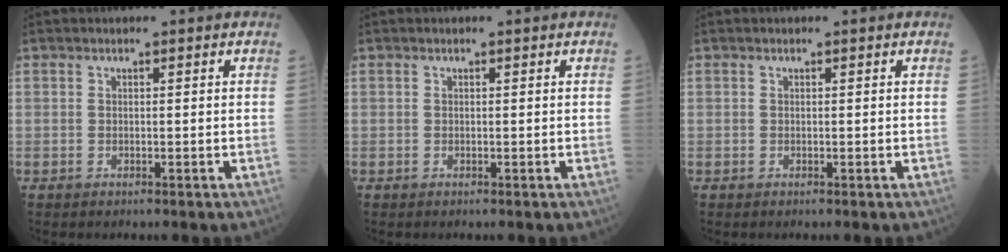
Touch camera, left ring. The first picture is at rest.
{"total": 0.0}
{"total": 0.0}